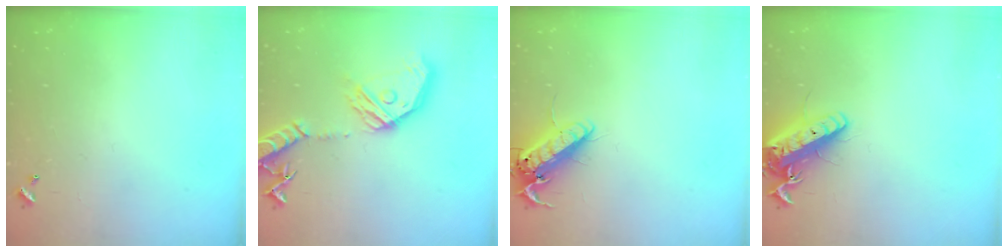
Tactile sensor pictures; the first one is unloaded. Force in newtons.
{"total": 21.3, "press": 21.1, "slide": 3.1}
{"total": 13.8, "press": 13.6, "slide": 2.3}
{"total": 16.0, "press": 15.7, "slide": 3.1}